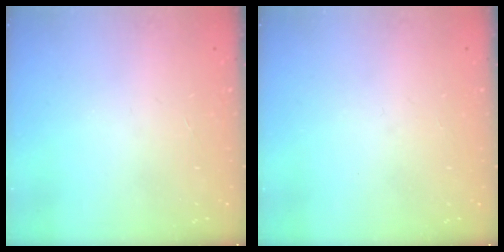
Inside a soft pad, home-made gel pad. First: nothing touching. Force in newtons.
{"total": 1.5, "press": 1.4, "slide": 0.2}